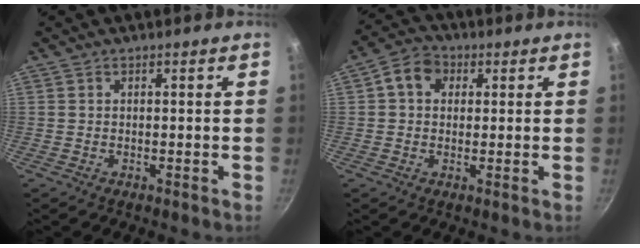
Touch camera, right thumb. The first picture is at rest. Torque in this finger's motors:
{"motor_torque": [0.09, 0.24, 0.06, 0.10, 0.11]}